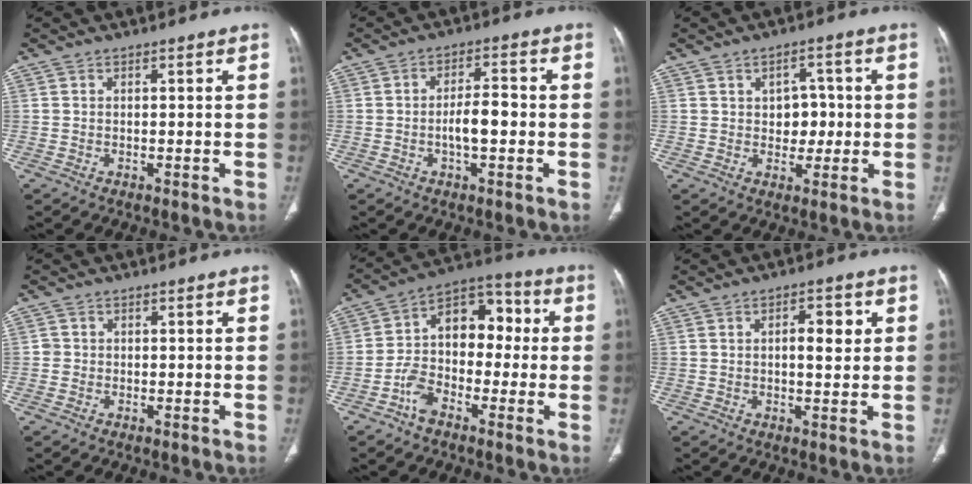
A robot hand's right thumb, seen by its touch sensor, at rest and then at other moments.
{"total": 5.7, "force": [-1.2, 2.1, 5.1], "torque": [-0.087, 0.018, -0.023]}
{"total": 5.5, "force": [0.3, 4.1, 3.6], "torque": [-0.014, 0.002, 0.003]}
{"total": 1.0, "force": [-0.2, 1.0, 0.1], "torque": [0.004, 0.005, -0.004]}
{"total": 12.4, "force": [-2.7, 8.6, 8.6], "torque": [-0.115, 0.050, -0.062]}
{"total": 4.8, "force": [1.1, 2.1, 4.1], "torque": [-0.050, -0.003, 0.014]}